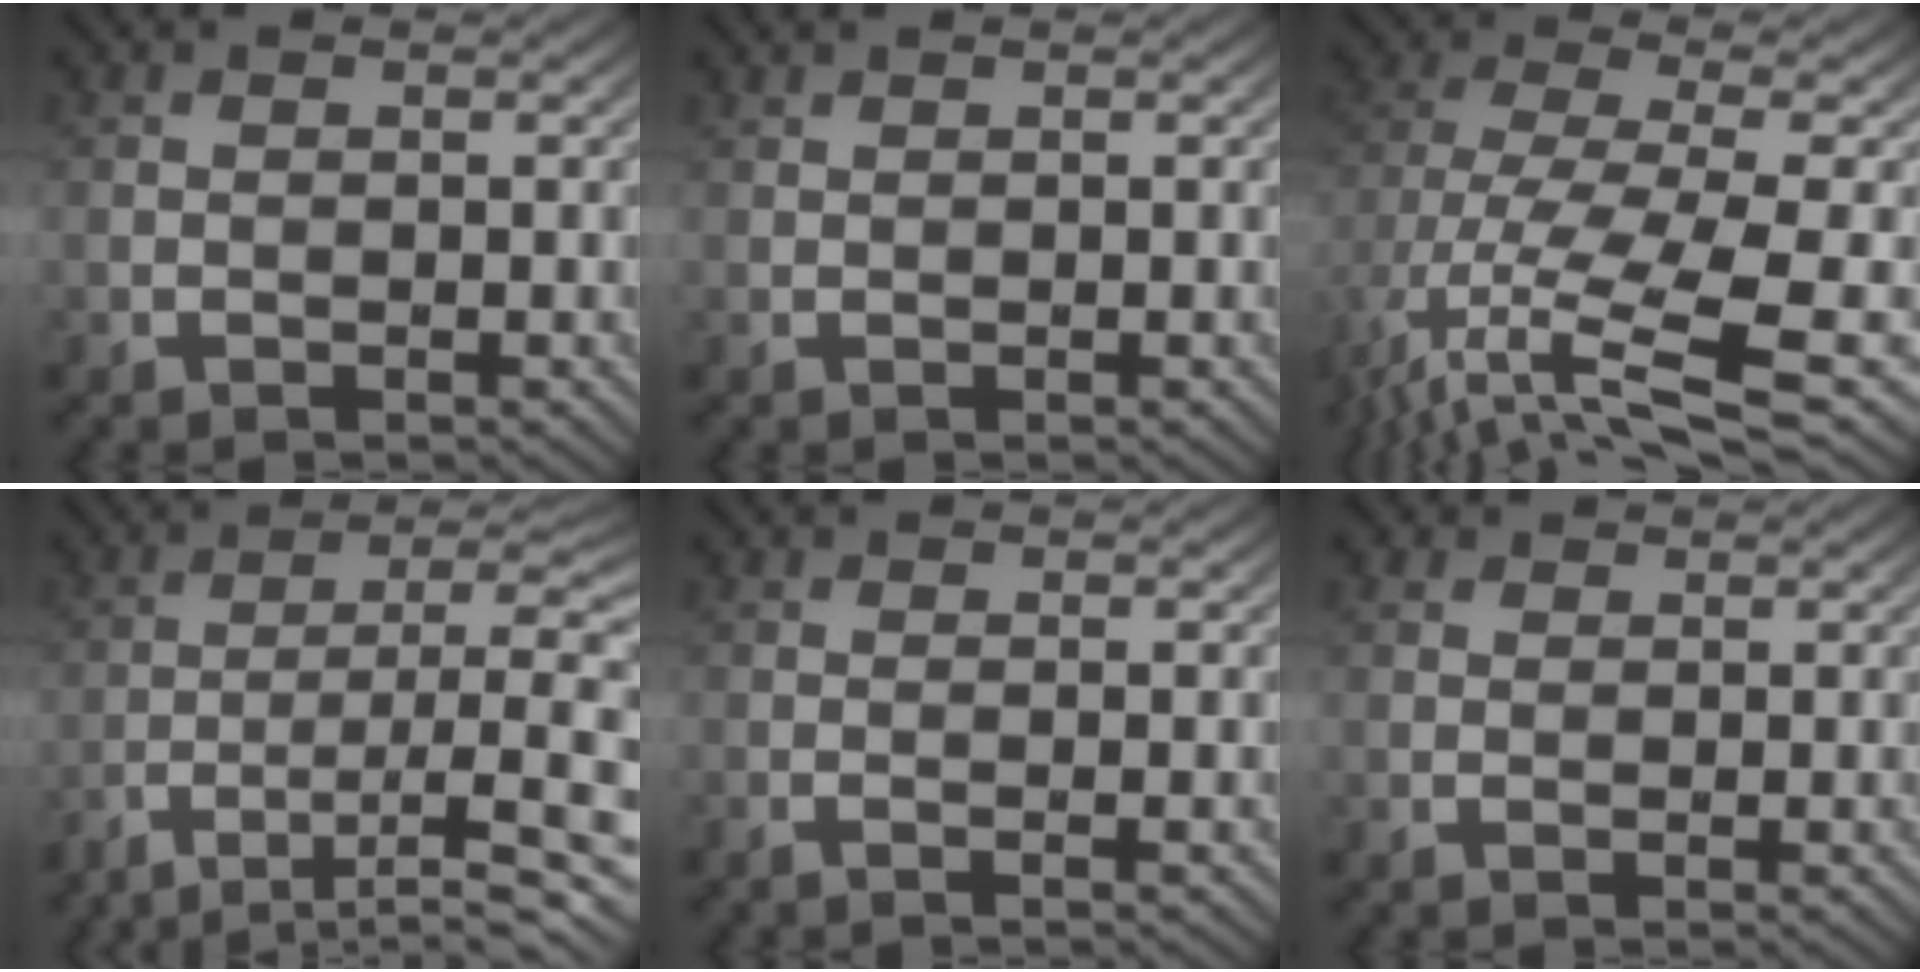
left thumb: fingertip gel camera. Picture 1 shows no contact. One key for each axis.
{"total": 0.5, "fx": 0.5, "fy": 0.0, "fz": 0.0, "tx": 0.001, "ty": 0.004, "tz": 0.008}
{"total": 10.4, "fx": -4.0, "fy": 3.4, "fz": 8.9, "tx": -0.196, "ty": -0.016, "tz": -0.061}
{"total": 12.6, "fx": -4.2, "fy": 3.9, "fz": 11.2, "tx": -0.195, "ty": -0.013, "tz": -0.063}
{"total": 0.7, "fx": -0.1, "fy": -0.1, "fz": 0.7, "tx": -0.012, "ty": 0.002, "tz": -0.009}
{"total": 0.9, "fx": 0.7, "fy": 0.6, "fz": 0.0, "tx": 0.001, "ty": 0.005, "tz": 0.009}